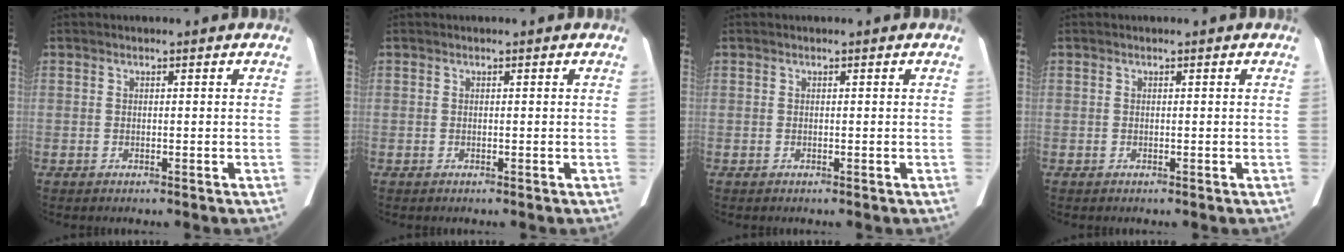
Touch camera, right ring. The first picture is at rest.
{"total": 0.0}
{"total": 0.0}
{"total": 0.0}